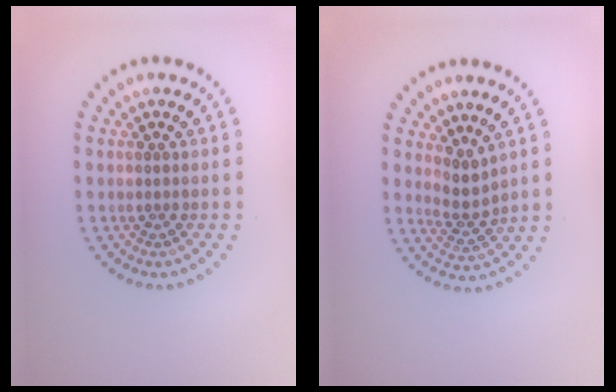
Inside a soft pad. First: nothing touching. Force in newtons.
{"total": 2.1, "press": 1.6, "slide": 1.4}